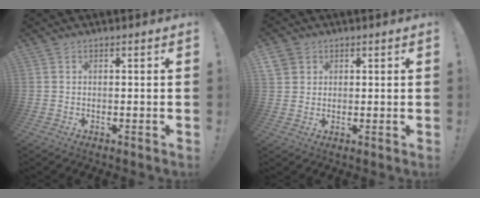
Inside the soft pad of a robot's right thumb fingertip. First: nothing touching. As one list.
[{"total": 4.0, "force": [2.3, 3.2, 0.7], "torque": [-0.008, -0.005, 0.042]}]